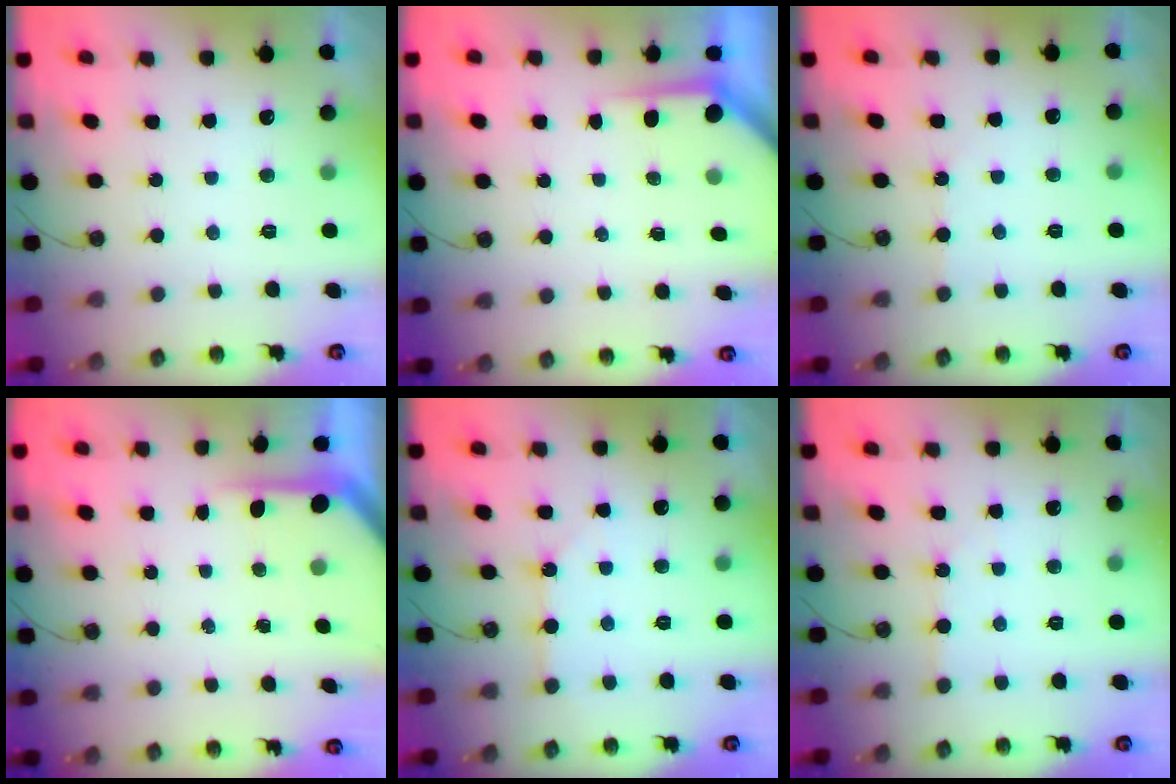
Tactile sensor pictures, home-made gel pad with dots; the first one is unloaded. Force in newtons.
{"total": 3.7, "press": 3.7, "slide": 0.4}
{"total": 1.3, "press": 1.2, "slide": 0.3}
{"total": 4.6, "press": 4.5, "slide": 0.4}
{"total": 3.8, "press": 3.8, "slide": 0.5}
{"total": 2.9, "press": 2.9, "slide": 0.5}